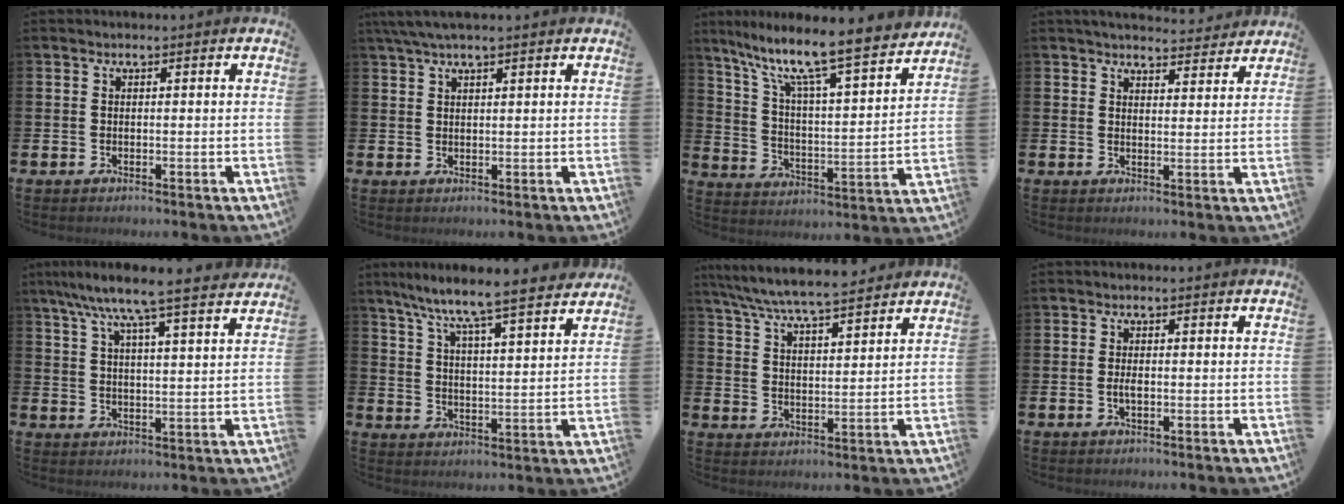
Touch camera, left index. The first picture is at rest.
{"total": 5.0, "force": [4.4, 0.7, 2.4], "torque": [-0.055, -0.006, 0.080]}
{"total": 10.7, "force": [9.2, 0.9, 5.4], "torque": [-0.124, -0.074, 0.148]}
{"total": 4.5, "force": [4.4, 0.9, 0.3], "torque": [-0.006, -0.026, 0.078]}
{"total": 8.1, "force": [7.2, 0.3, 3.7], "torque": [-0.081, -0.043, 0.121]}
{"total": 8.1, "force": [7.7, -0.4, 2.4], "torque": [-0.069, -0.061, 0.130]}
{"total": 7.5, "force": [7.2, 0.4, 2.1], "torque": [-0.069, -0.037, 0.129]}
{"total": 1.5, "force": [-0.2, 0.5, 1.3], "torque": [-0.024, -0.001, -0.004]}